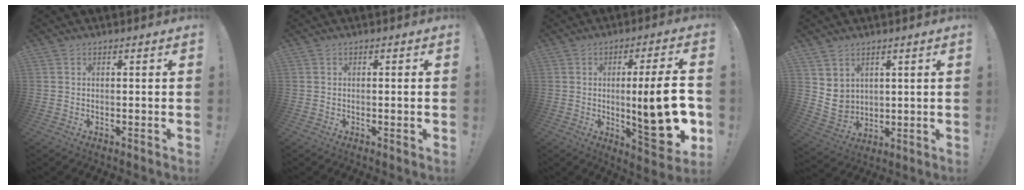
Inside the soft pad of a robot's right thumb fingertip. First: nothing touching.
{"total": 1.1, "force": [-0.2, -0.2, 1.1], "torque": [-0.020, -0.001, -0.004]}
{"total": 19.0, "force": [-1.5, 3.7, 18.6], "torque": [-0.264, -0.013, -0.023]}
{"total": 6.4, "force": [3.7, 5.1, 1.4], "torque": [-0.023, -0.032, 0.078]}